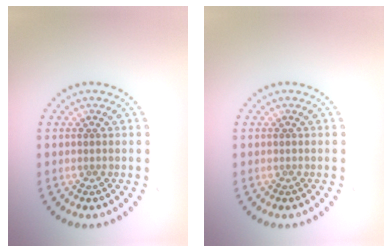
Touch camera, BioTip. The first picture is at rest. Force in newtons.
{"total": 0.0}